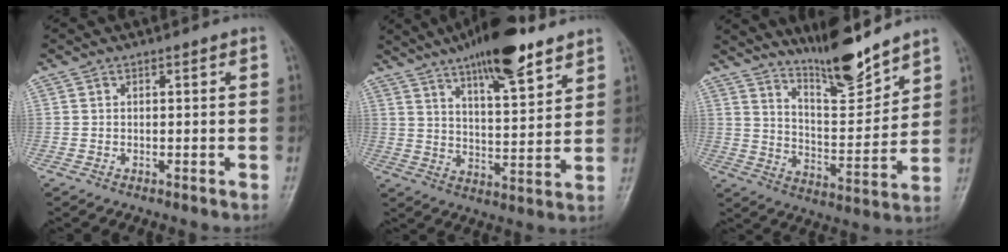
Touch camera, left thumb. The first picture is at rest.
{"total": 15.3, "force": [10.4, 4.3, 10.4], "torque": [-0.141, -0.052, 0.169]}
{"total": 12.2, "force": [10.6, 2.0, 5.8], "torque": [-0.074, -0.080, 0.186]}